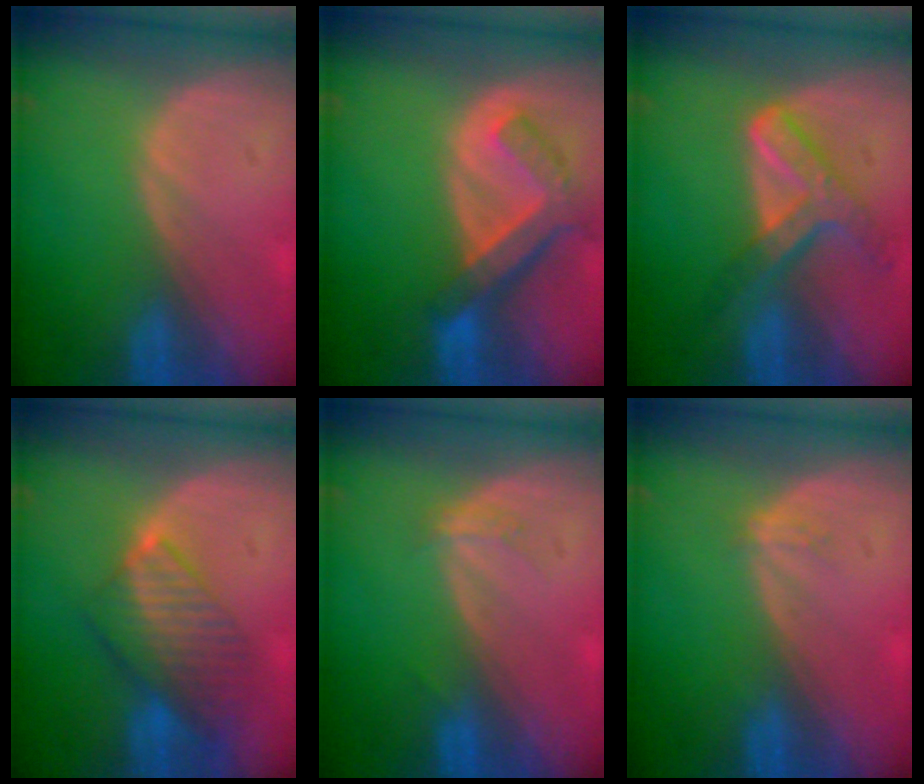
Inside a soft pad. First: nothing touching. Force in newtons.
{"total": 7.6, "press": 6.6, "slide": 3.8}
{"total": 7.2, "press": 6.0, "slide": 3.8}
{"total": 8.1, "press": 7.1, "slide": 3.9}
{"total": 1.5, "press": 1.4, "slide": 0.3}
{"total": 1.2, "press": 0.8, "slide": 0.8}